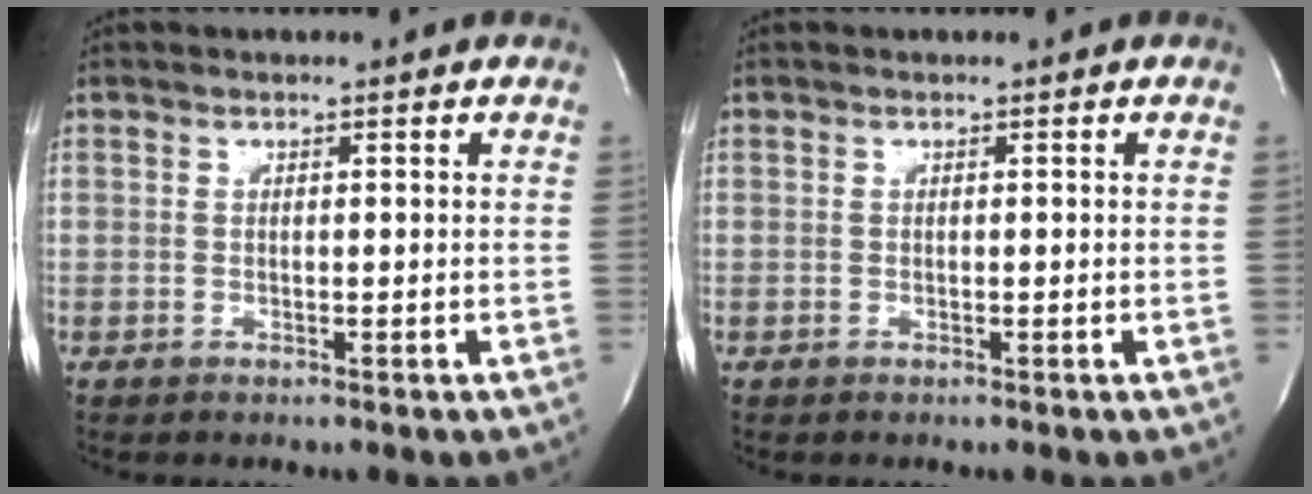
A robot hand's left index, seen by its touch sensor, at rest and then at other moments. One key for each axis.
{"total": 0.0}